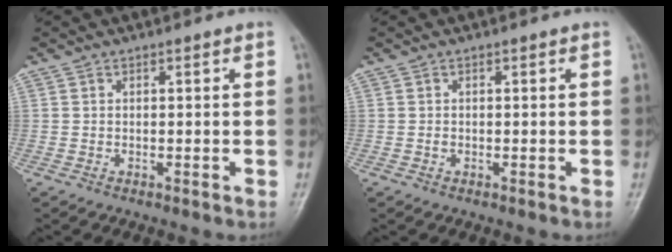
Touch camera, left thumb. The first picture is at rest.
{"total": 0.7, "force": [-0.1, 0.6, 0.4], "torque": [-0.001, 0.002, -0.003]}